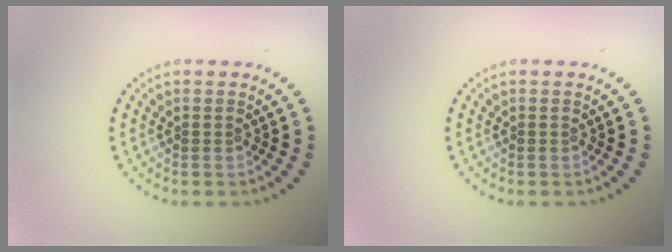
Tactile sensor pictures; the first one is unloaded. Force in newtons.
{"total": 0.0}